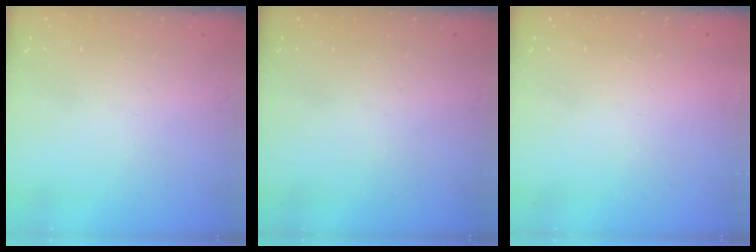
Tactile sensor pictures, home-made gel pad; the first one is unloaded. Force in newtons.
{"total": 0.0}
{"total": 1.5, "press": 1.5, "slide": 0.1}